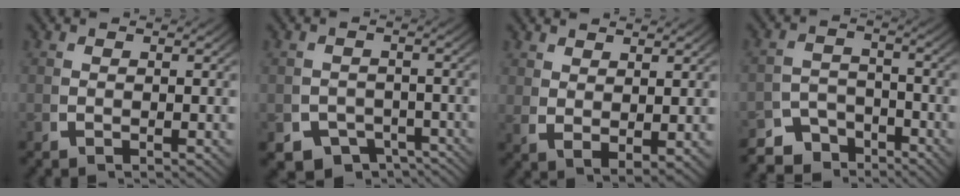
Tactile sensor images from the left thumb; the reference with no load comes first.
{"total": 8.1, "force": [-5.3, 5.3, 2.9], "torque": [-0.041, -0.039, -0.082]}
{"total": 2.5, "force": [1.4, 1.1, 1.7], "torque": [-0.032, -0.012, 0.043]}
{"total": 6.6, "force": [-4.6, 4.4, 1.9], "torque": [-0.009, -0.032, -0.077]}